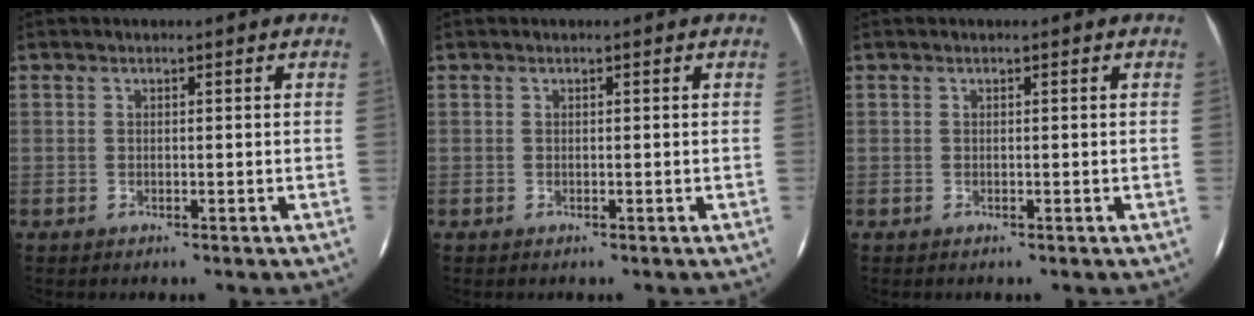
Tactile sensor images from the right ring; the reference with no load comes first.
{"total": 0.0}
{"total": 0.0}